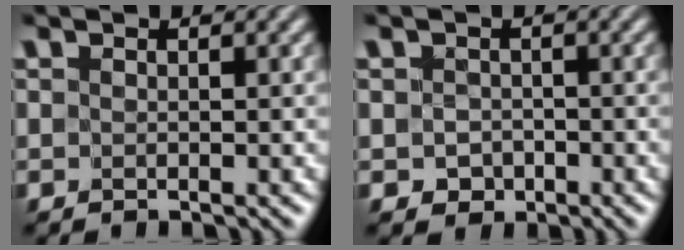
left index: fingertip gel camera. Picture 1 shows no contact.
{"total": 1.4, "force": [-0.6, 1.3, 0.3], "torque": [0.000, -0.004, -0.010]}